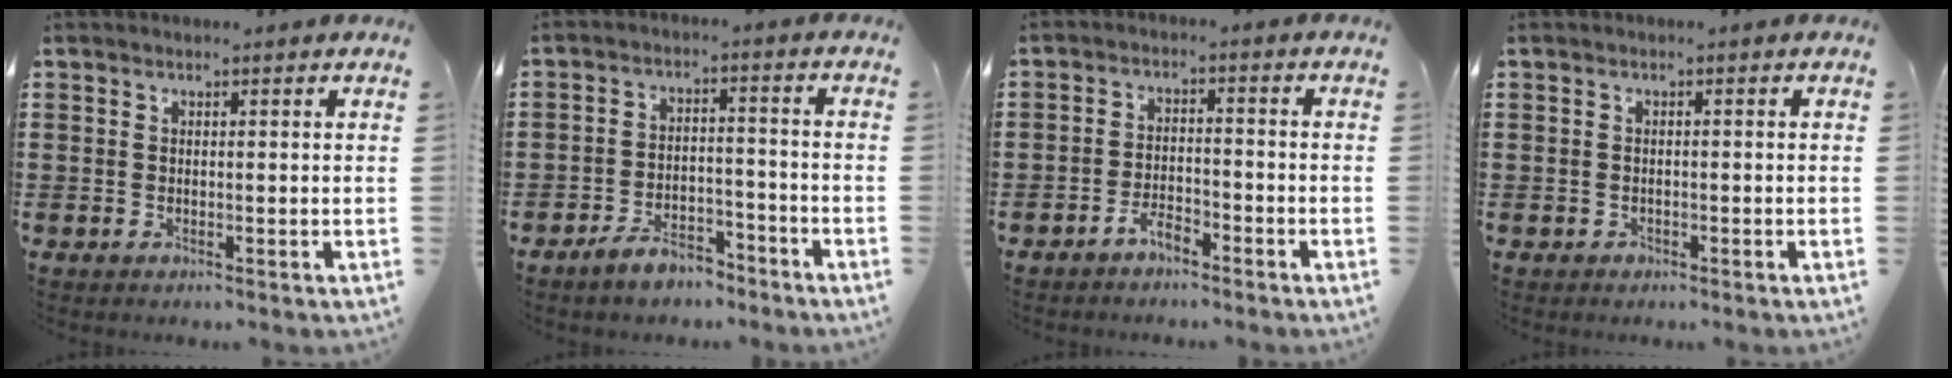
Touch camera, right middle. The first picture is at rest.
{"total": 4.9, "force": [-4.5, 1.2, 1.5], "torque": [-0.029, 0.012, -0.090]}
{"total": 3.2, "force": [-2.8, 0.9, 1.3], "torque": [-0.034, 0.006, -0.058]}
{"total": 0.6, "force": [-0.4, 0.5, 0.1], "torque": [-0.003, 0.004, -0.009]}